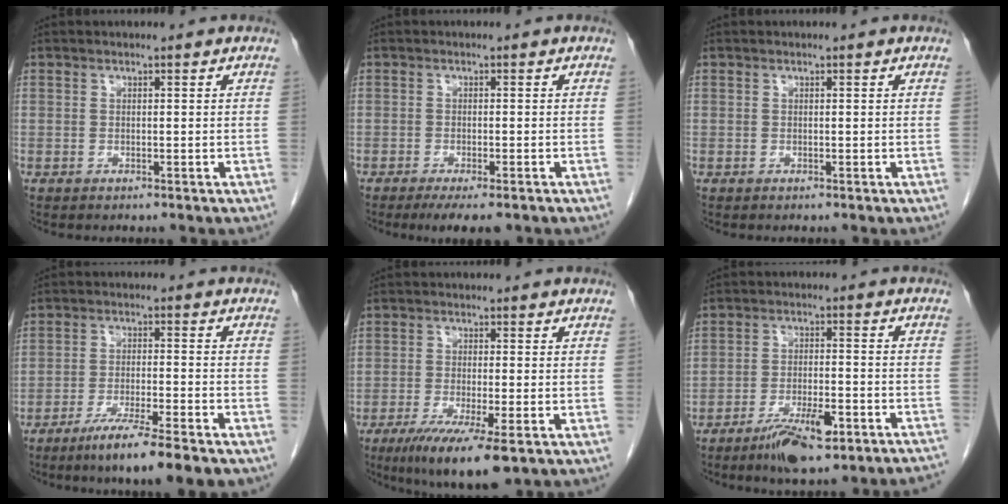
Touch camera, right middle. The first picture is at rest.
{"total": 5.4, "force": [-3.9, 1.0, 3.5], "torque": [-0.046, -0.013, -0.055]}
{"total": 0.0}
{"total": 9.1, "force": [-6.7, -0.2, 6.1], "torque": [-0.097, -0.022, -0.110]}
{"total": 9.6, "force": [-5.7, 1.1, 7.7], "torque": [-0.131, -0.029, -0.089]}
{"total": 10.5, "force": [-7.9, 1.6, 6.8], "torque": [-0.096, 0.000, -0.128]}